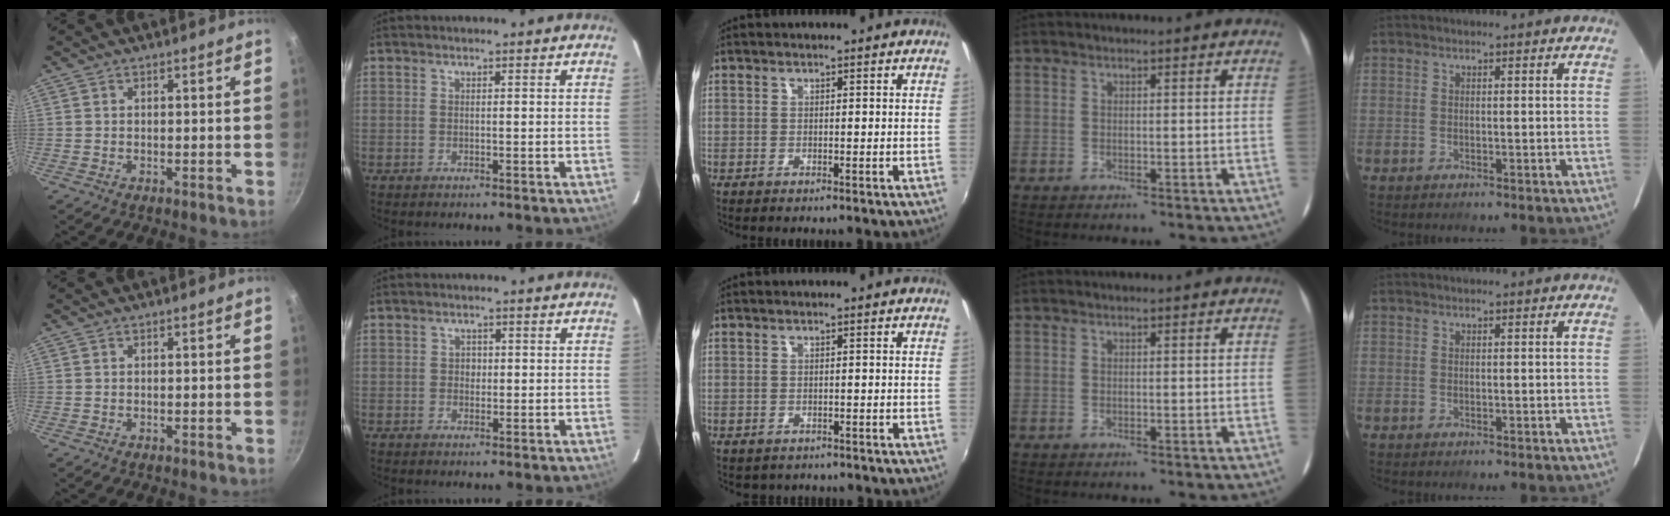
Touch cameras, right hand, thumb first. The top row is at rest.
{"index": {"total": 1.4, "force": [-0.1, 1.4, 0.4], "torque": [-0.003, 0.005, -0.001]}, "middle": {"total": 1.4, "force": [-0.9, 1.0, 0.3], "torque": [-0.010, -0.004, -0.010]}}